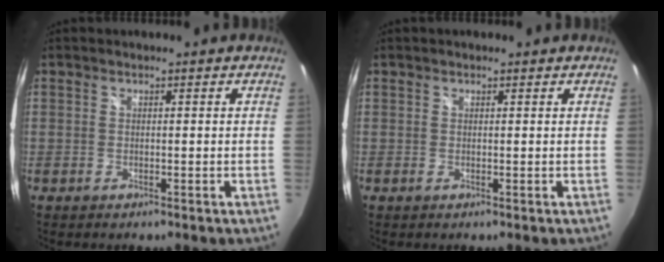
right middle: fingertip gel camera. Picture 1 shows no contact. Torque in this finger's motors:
{"motor_torque": [0.71, -0.80, 0.32, 0.04]}